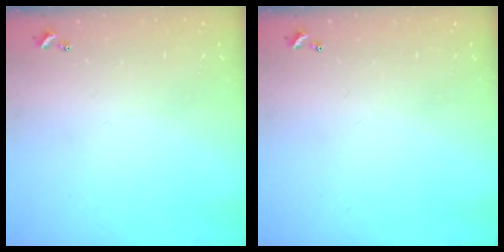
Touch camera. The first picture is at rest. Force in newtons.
{"total": 0.0}